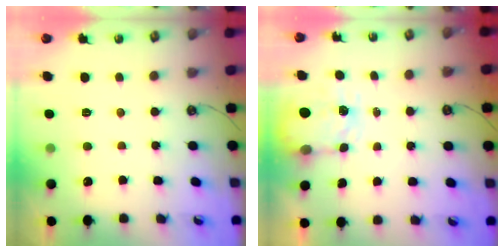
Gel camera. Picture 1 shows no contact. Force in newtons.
{"total": 4.0, "press": 3.9, "slide": 0.5}